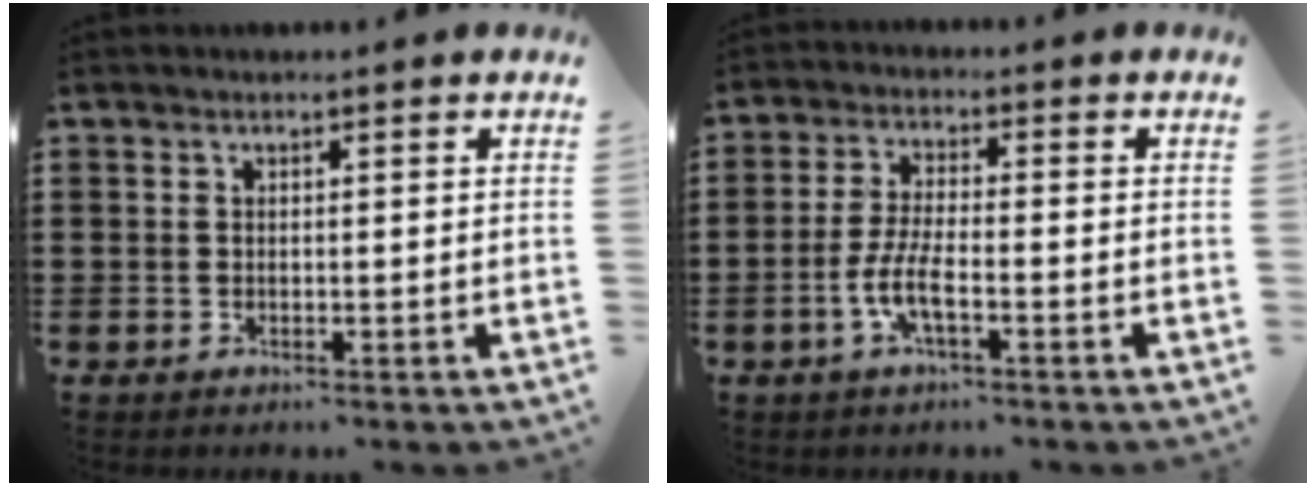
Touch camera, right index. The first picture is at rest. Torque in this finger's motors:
{"motor_torque": [1.88, 0.26, 0.61, 0.18]}